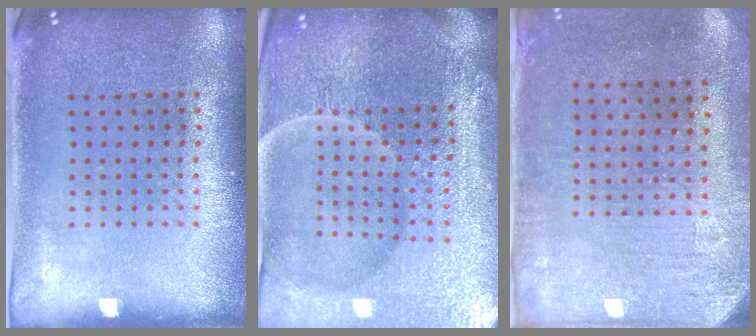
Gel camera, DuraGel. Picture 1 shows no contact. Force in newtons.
{"total": 6.2, "press": 5.6, "slide": 2.6}
{"total": 3.1, "press": 2.5, "slide": 1.8}